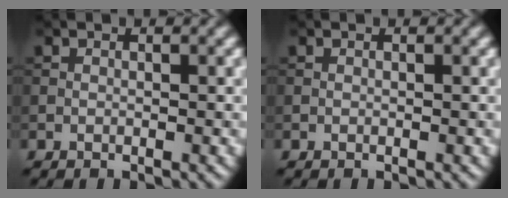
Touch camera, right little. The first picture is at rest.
{"total": 0.0}